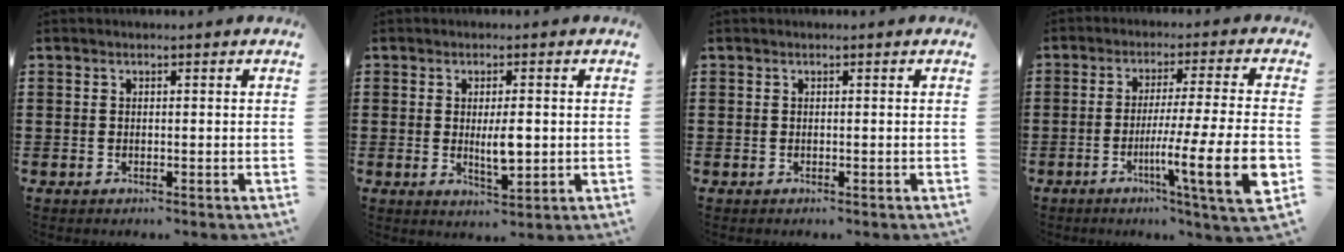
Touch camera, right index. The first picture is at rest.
{"total": 4.4, "force": [0.0, 1.4, 4.2], "torque": [-0.073, -0.004, -0.005]}
{"total": 0.0}
{"total": 13.1, "force": [-3.9, 0.7, 12.5], "torque": [-0.198, -0.017, -0.067]}